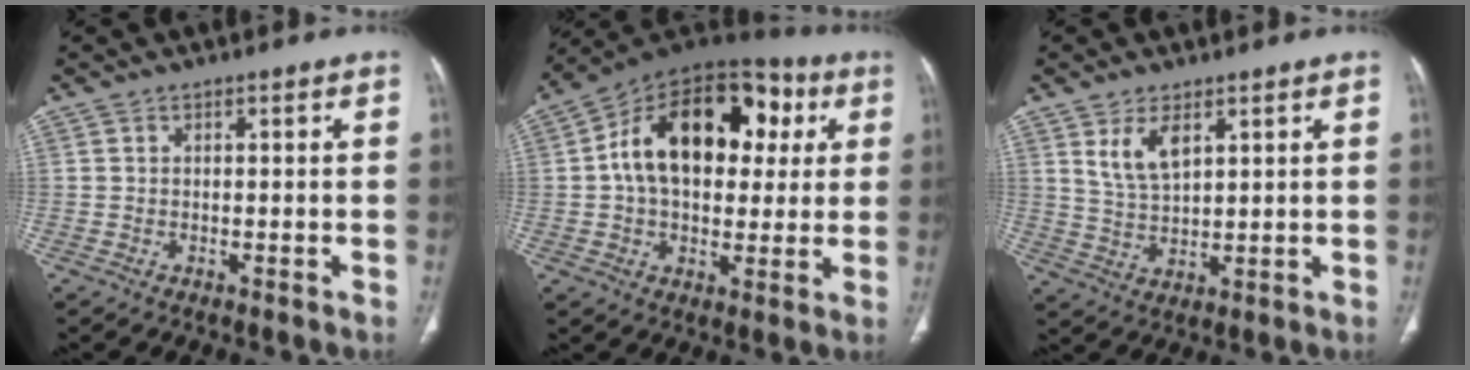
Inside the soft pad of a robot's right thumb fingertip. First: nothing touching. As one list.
[{"total": 23.1, "force": [4.2, 14.8, 17.2], "torque": [-0.243, 0.026, 0.057]}, {"total": 6.3, "force": [3.2, 3.0, 4.6], "torque": [-0.082, -0.018, 0.071]}]